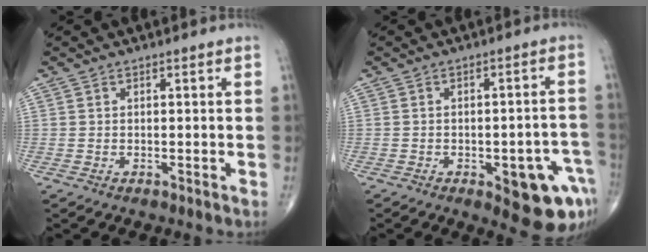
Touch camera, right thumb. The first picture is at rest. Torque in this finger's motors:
{"motor_torque": [1.85, 1.05, 0.76, -1.12, 0.26]}